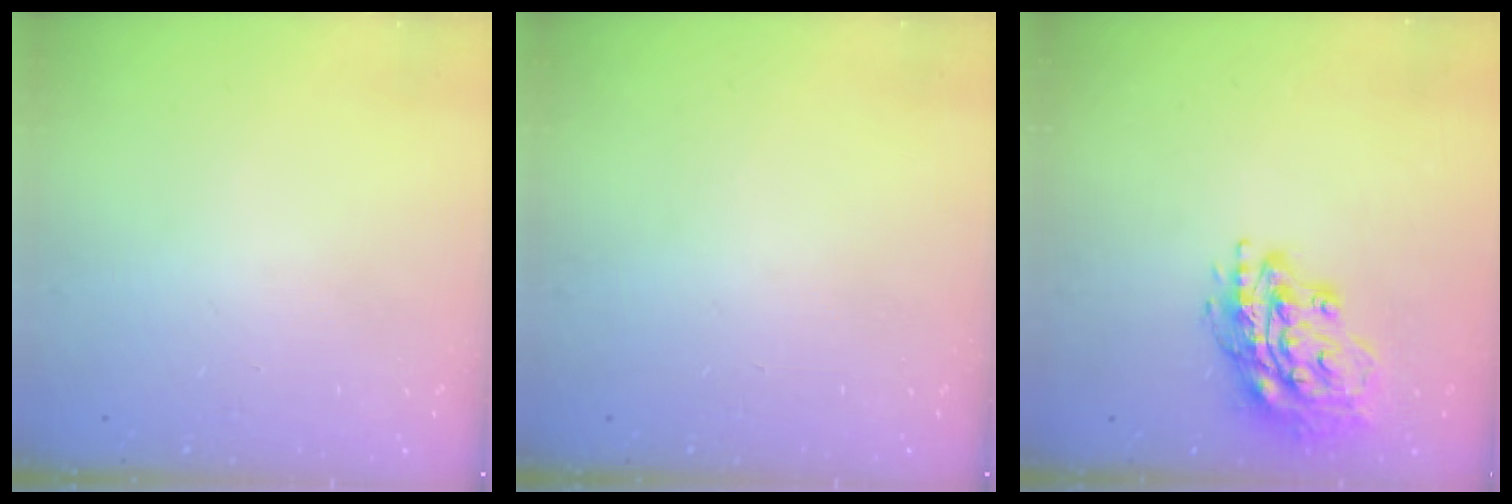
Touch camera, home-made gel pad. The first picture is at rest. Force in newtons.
{"total": 0.0}
{"total": 16.9, "press": 16.8, "slide": 1.5}